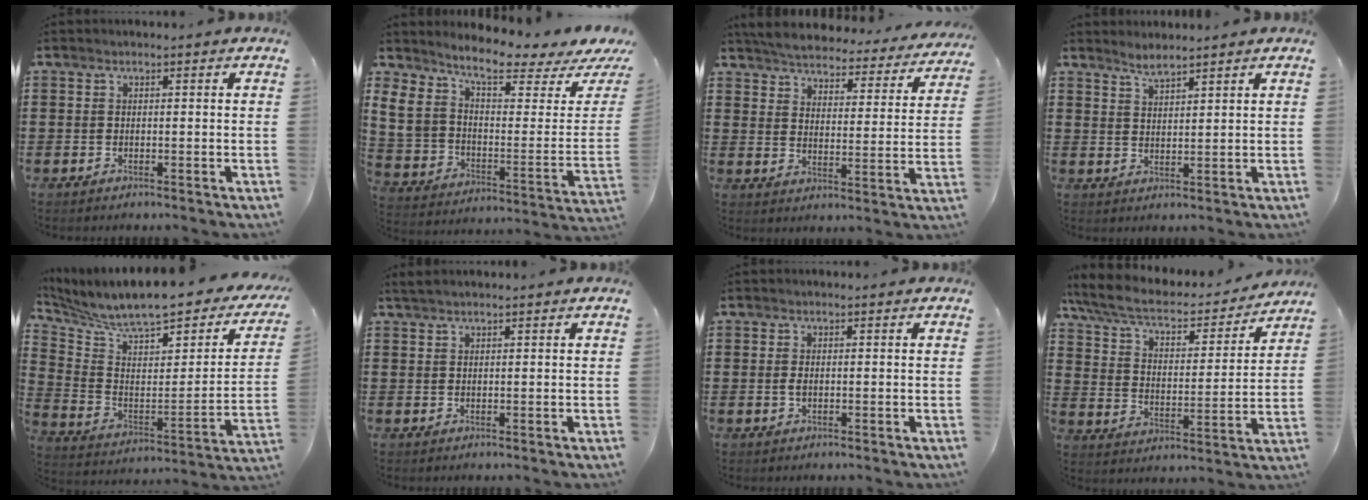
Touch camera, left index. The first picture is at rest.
{"total": 5.9, "force": [4.0, 2.6, 3.5], "torque": [-0.095, -0.035, 0.068]}
{"total": 4.6, "force": [4.6, 0.1, 0.6], "torque": [-0.039, -0.036, 0.075]}
{"total": 2.6, "force": [2.4, 0.0, 0.8], "torque": [-0.021, -0.002, 0.046]}
{"total": 8.1, "force": [7.2, 1.1, 3.6], "torque": [-0.098, -0.066, 0.116]}
{"total": 1.3, "force": [1.2, 0.0, 0.5], "torque": [-0.012, 0.001, 0.022]}
{"total": 1.0, "force": [0.0, 0.4, 0.9], "torque": [-0.026, -0.002, -0.003]}
{"total": 7.1, "force": [5.9, 1.9, 3.6], "torque": [-0.094, -0.036, 0.098]}